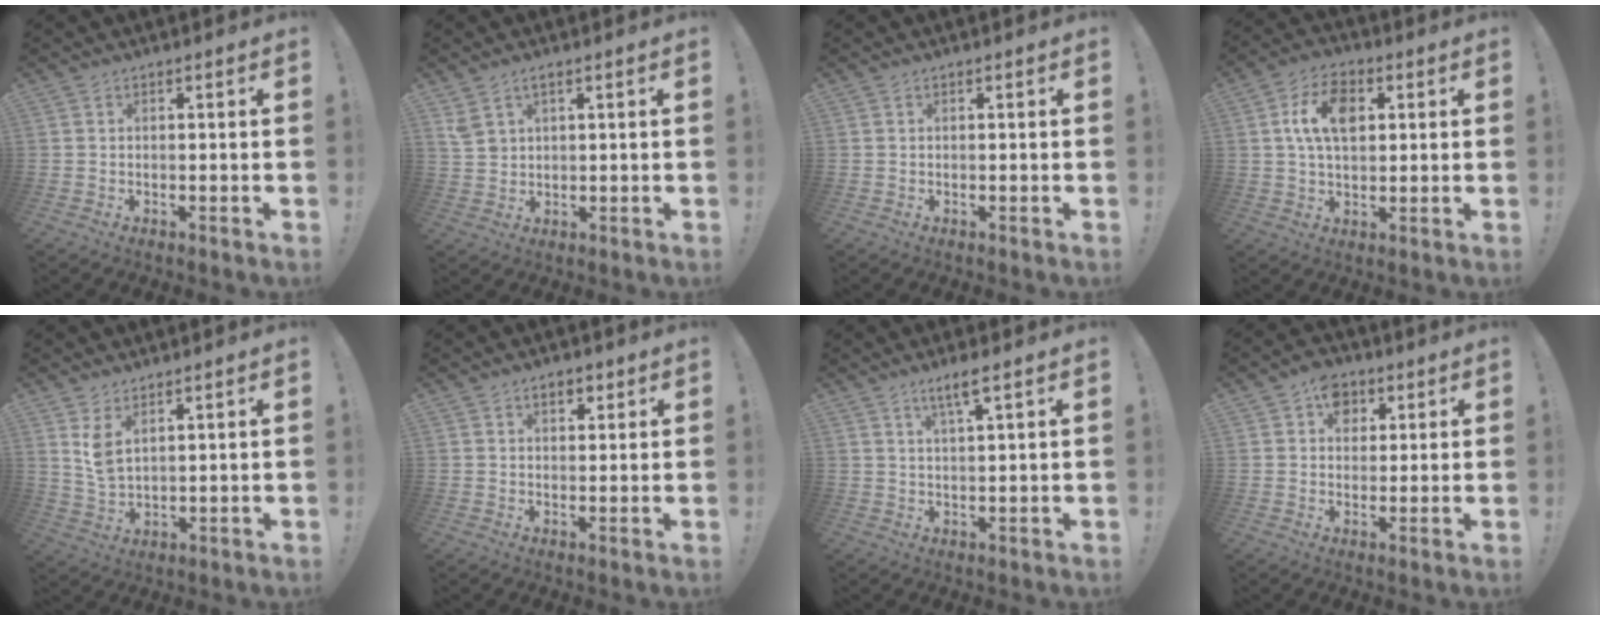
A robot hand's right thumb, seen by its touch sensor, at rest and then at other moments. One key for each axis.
{"total": 4.0, "fx": 2.3, "fy": 2.3, "fz": 2.4, "tx": -0.040, "ty": -0.010, "tz": 0.044}
{"total": 0.0}
{"total": 11.5, "fx": 2.9, "fy": 7.2, "fz": 8.5, "tx": -0.138, "ty": 0.013, "tz": 0.054}
{"total": 5.4, "fx": 3.2, "fy": 2.4, "fz": 3.6, "tx": -0.067, "ty": -0.017, "tz": 0.060}
{"total": 3.5, "fx": 1.9, "fy": 2.0, "fz": 2.1, "tx": -0.026, "ty": -0.002, "tz": 0.032}
{"total": 4.6, "fx": 2.9, "fy": 0.1, "fz": 3.6, "tx": -0.060, "ty": -0.010, "tz": 0.044}
{"total": 7.7, "fx": 3.2, "fy": 6.3, "fz": 3.1, "tx": -0.030, "ty": -0.009, "tz": 0.059}